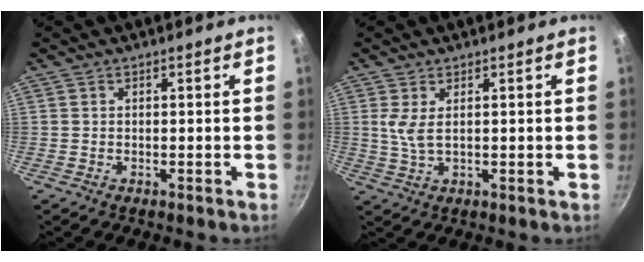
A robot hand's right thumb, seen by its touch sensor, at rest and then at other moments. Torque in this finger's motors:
{"motor_torque": [-0.09, -0.21, 0.31, 0.48, 0.07]}